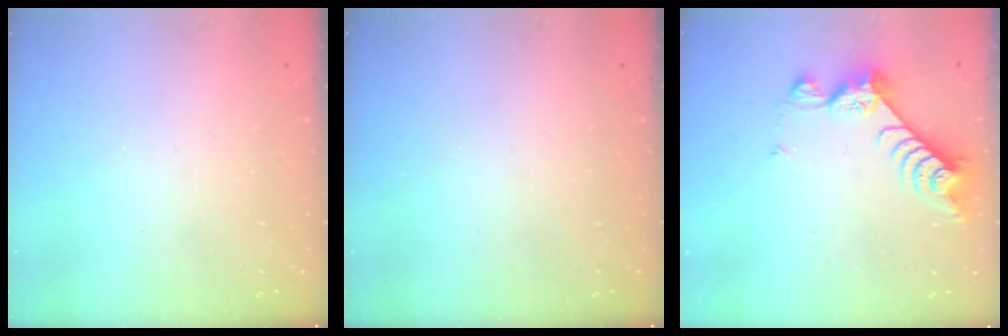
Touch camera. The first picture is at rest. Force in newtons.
{"total": 0.0}
{"total": 8.1, "press": 8.0, "slide": 0.8}